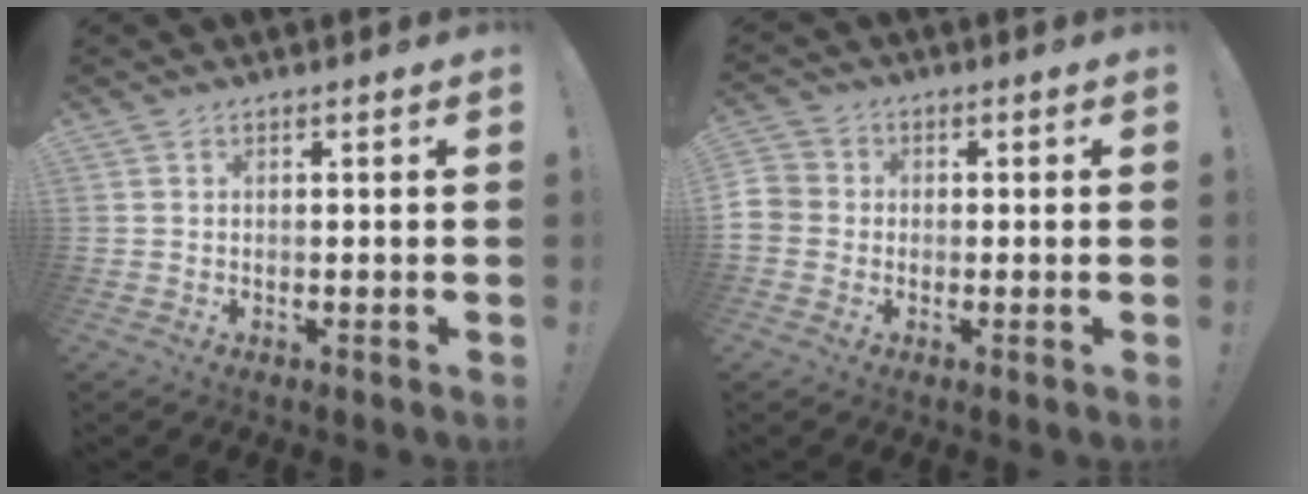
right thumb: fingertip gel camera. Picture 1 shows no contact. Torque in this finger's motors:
{"motor_torque": [1.23, 0.82, 0.21, -0.25, 0.03]}